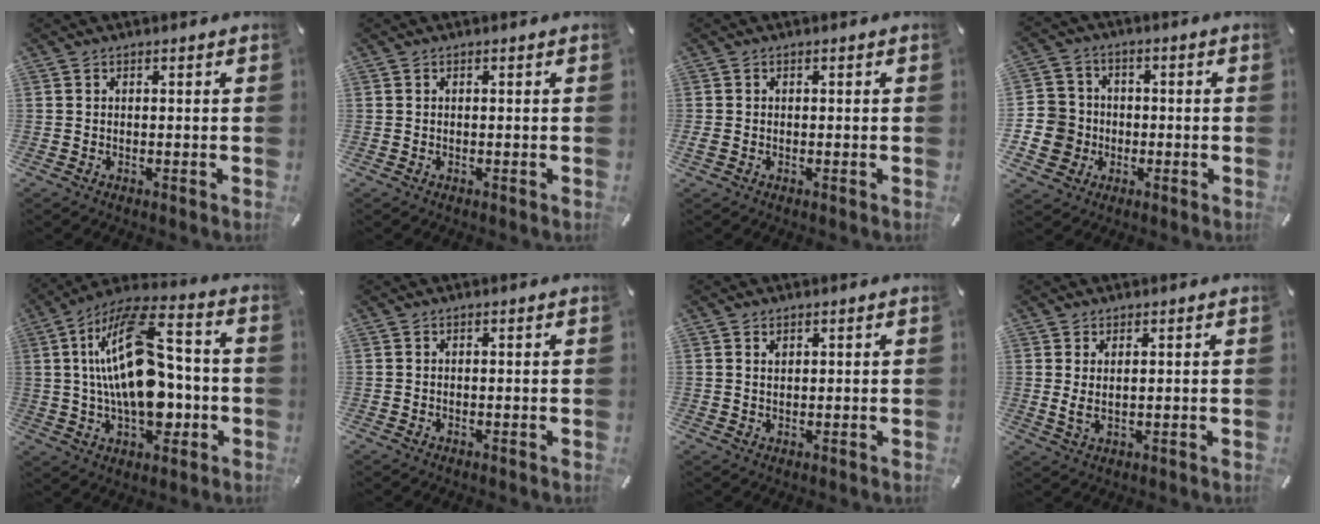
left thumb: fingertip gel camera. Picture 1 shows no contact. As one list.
[{"total": 0.0}, {"total": 1.0, "force": [-0.2, 0.6, 0.7], "torque": [-0.014, 0.002, -0.005]}, {"total": 9.0, "force": [-1.9, 8.7, 1.5], "torque": [-0.051, 0.015, -0.032]}, {"total": 23.0, "force": [1.1, 12.7, 19.2], "torque": [-0.359, -0.006, 0.016]}, {"total": 0.0}, {"total": 1.4, "force": [0.7, 1.0, 0.7], "torque": [-0.008, -0.002, 0.012]}, {"total": 3.6, "force": [1.1, 1.4, 3.1], "torque": [-0.073, -0.005, 0.017]}]